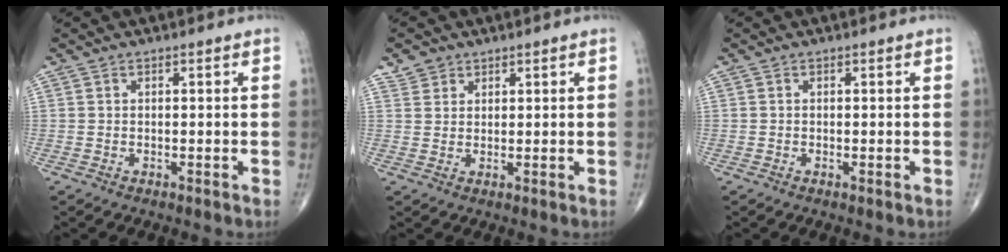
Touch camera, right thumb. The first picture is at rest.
{"total": 2.6, "force": [1.8, 1.9, 0.2], "torque": [0.009, -0.003, 0.029]}
{"total": 0.0}